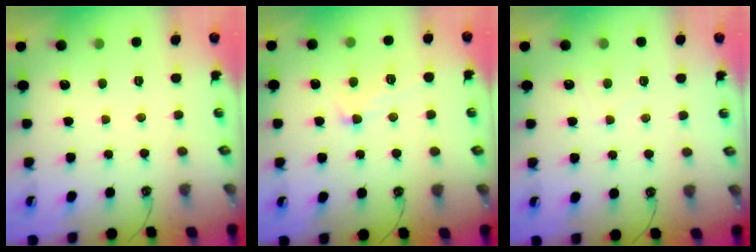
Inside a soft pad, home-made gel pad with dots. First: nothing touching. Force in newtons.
{"total": 2.2, "press": 2.0, "slide": 1.0}
{"total": 2.2, "press": 2.2, "slide": 0.3}